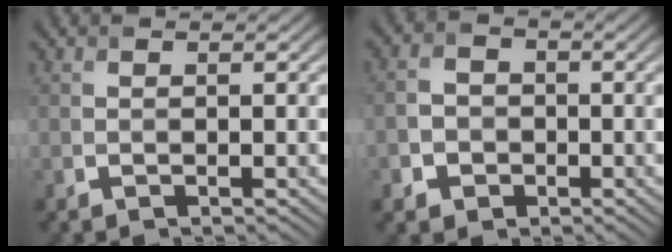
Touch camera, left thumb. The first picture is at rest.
{"total": 4.0, "force": [-1.4, 3.5, 1.3], "torque": [-0.026, -0.006, -0.037]}